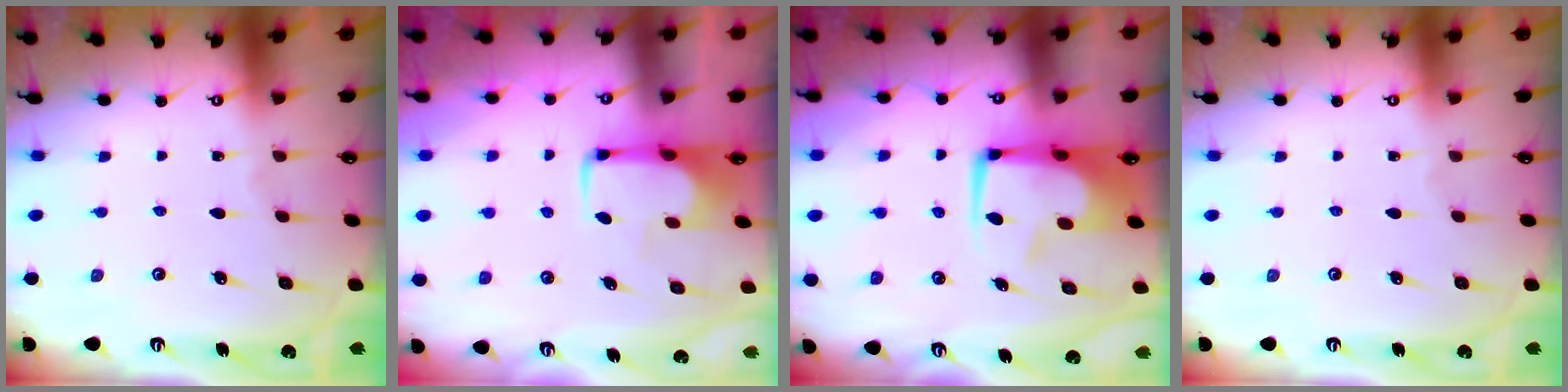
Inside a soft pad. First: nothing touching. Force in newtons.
{"total": 1.8, "press": 1.7, "slide": 0.5}
{"total": 7.4, "press": 7.3, "slide": 1.1}
{"total": 0.0}